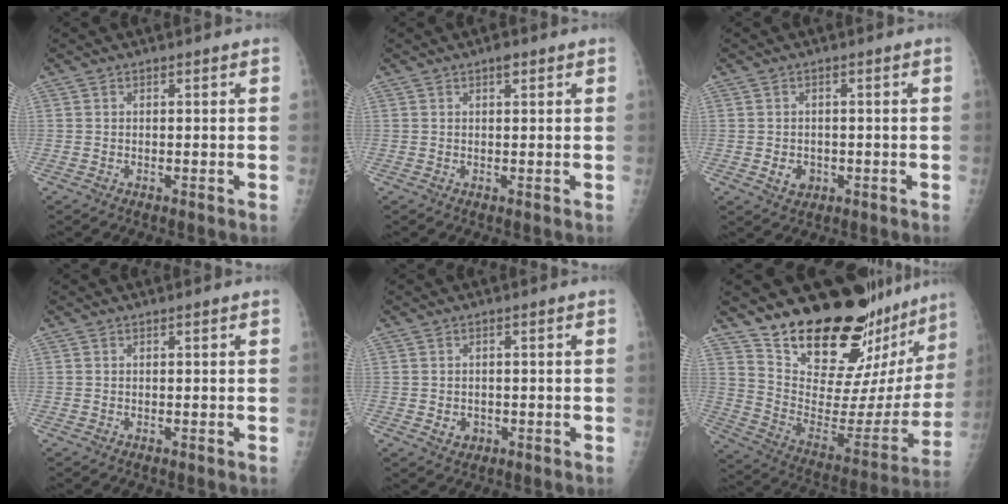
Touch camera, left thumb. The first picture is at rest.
{"total": 1.4, "force": [0.8, 0.6, 0.9], "torque": [-0.008, 0.000, 0.009]}
{"total": 3.3, "force": [-0.8, 2.7, 1.6], "torque": [-0.013, 0.002, -0.004]}
{"total": 0.0}
{"total": 2.5, "force": [-0.5, 2.1, 1.1], "torque": [-0.007, 0.002, 0.000]}
{"total": 27.5, "force": [23.0, 8.8, 12.3], "torque": [-0.151, -0.172, 0.333]}